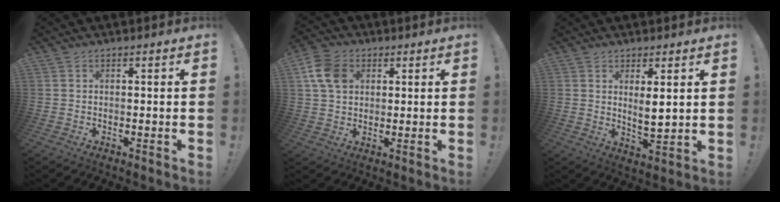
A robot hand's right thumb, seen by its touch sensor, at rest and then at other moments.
{"total": 10.1, "force": [3.1, 7.7, 5.7], "torque": [-0.106, 0.003, 0.062]}
{"total": 5.3, "force": [2.4, 1.0, 4.6], "torque": [-0.065, -0.022, 0.039]}